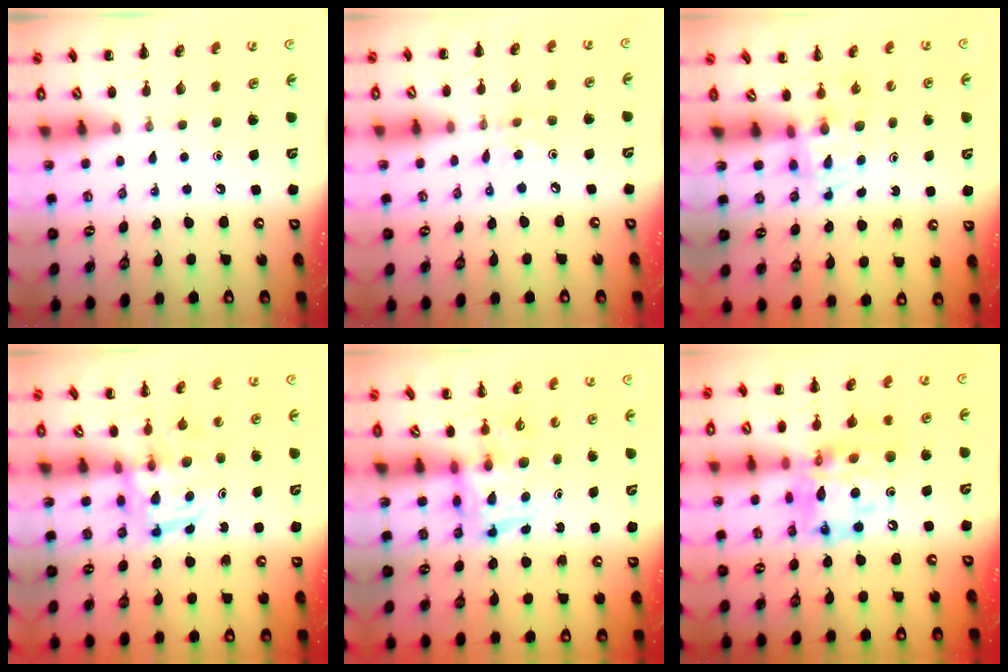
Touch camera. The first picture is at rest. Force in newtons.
{"total": 4.2, "press": 4.2, "slide": 0.7}
{"total": 2.9, "press": 2.9, "slide": 0.2}
{"total": 3.1, "press": 3.1, "slide": 0.4}
{"total": 3.6, "press": 3.6, "slide": 0.6}
{"total": 15.5, "press": 14.9, "slide": 4.2}